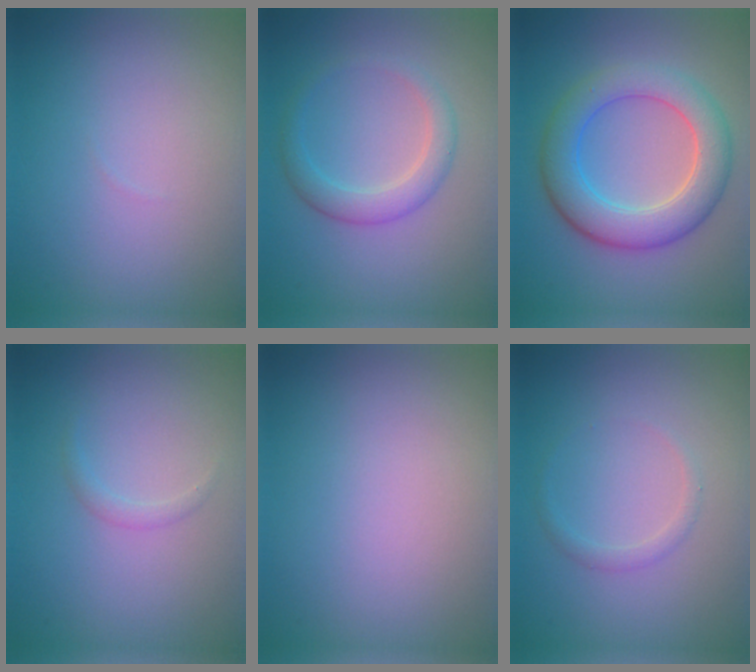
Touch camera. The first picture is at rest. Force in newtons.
{"total": 2.6, "press": 2.6, "slide": 0.1}
{"total": 6.4, "press": 6.4, "slide": 0.2}
{"total": 0.8, "press": 0.8, "slide": 0.1}
{"total": 0.0}
{"total": 1.0, "press": 1.0, "slide": 0.0}